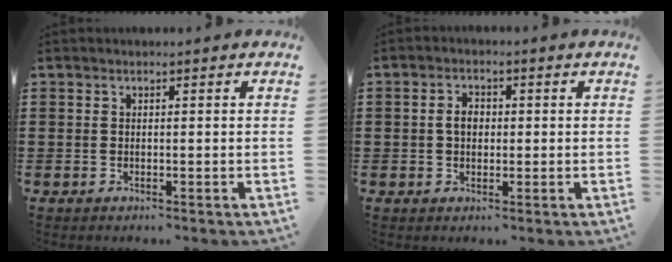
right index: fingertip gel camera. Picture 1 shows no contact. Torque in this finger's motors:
{"motor_torque": [0.76, -0.15, 0.30, 0.04]}